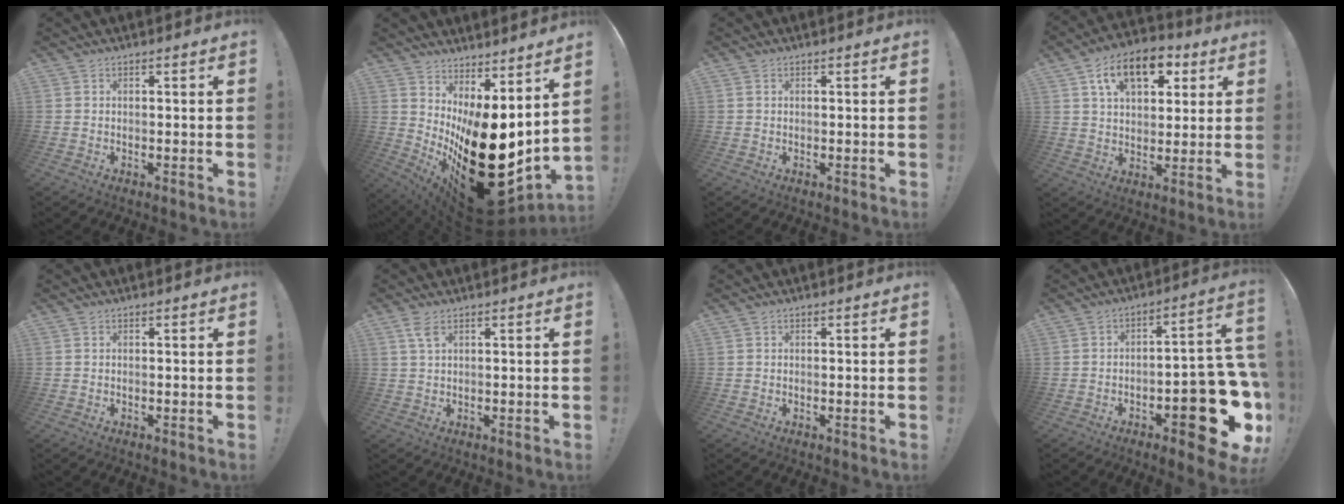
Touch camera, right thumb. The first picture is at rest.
{"total": 24.9, "force": [-5.5, 12.2, 21.0], "torque": [-0.302, -0.002, -0.055]}
{"total": 0.5, "force": [0.2, 0.4, 0.2], "torque": [-0.009, 0.005, 0.006]}
{"total": 14.4, "force": [6.5, 9.1, 9.1], "torque": [-0.143, -0.013, 0.118]}
{"total": 0.0}
{"total": 3.5, "force": [1.7, 1.3, 2.8], "torque": [-0.049, -0.004, 0.030]}
{"total": 0.0}
{"total": 19.7, "force": [-7.9, 7.3, 16.5], "torque": [-0.175, 0.040, -0.111]}